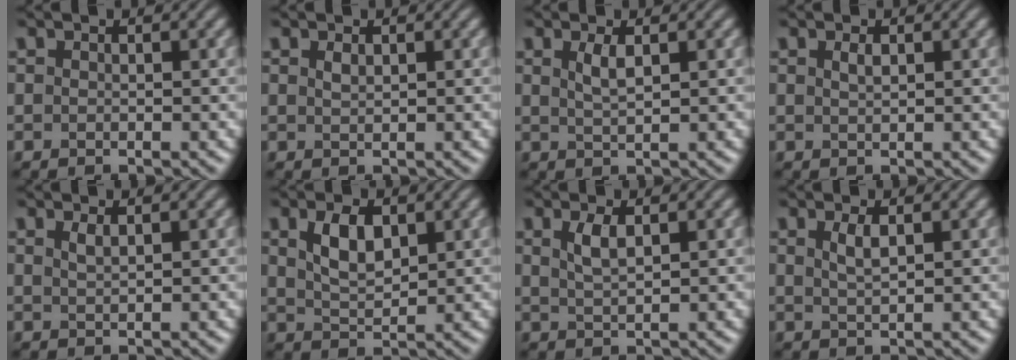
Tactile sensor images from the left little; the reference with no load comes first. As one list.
[{"total": 0.7, "force": [0.4, 0.3, 0.5], "torque": [-0.014, 0.000, 0.010]}, {"total": 1.7, "force": [0.7, 0.5, 1.4], "torque": [-0.031, 0.000, 0.016]}, {"total": 0.8, "force": [0.4, 0.3, 0.7], "torque": [-0.015, 0.001, 0.010]}, {"total": 1.0, "force": [0.6, 0.3, 0.7], "torque": [-0.014, 0.002, 0.011]}, {"total": 3.6, "force": [1.5, 1.9, 2.7], "torque": [-0.058, 0.003, 0.032]}, {"total": 2.0, "force": [0.9, 0.7, 1.6], "torque": [-0.036, 0.001, 0.019]}, {"total": 1.6, "force": [0.7, 0.4, 1.4], "torque": [-0.029, 0.001, 0.014]}]